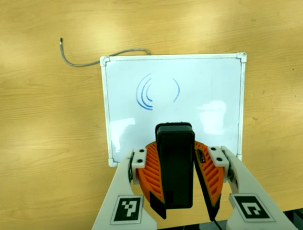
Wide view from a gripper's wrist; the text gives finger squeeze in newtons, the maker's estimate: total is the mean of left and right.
{"total": 10.4, "left": 9.1, "right": 11.7}